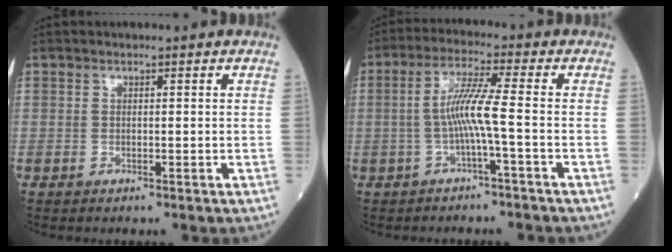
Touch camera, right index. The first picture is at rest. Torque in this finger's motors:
{"motor_torque": [0.95, -0.12, 0.47, 0.14]}